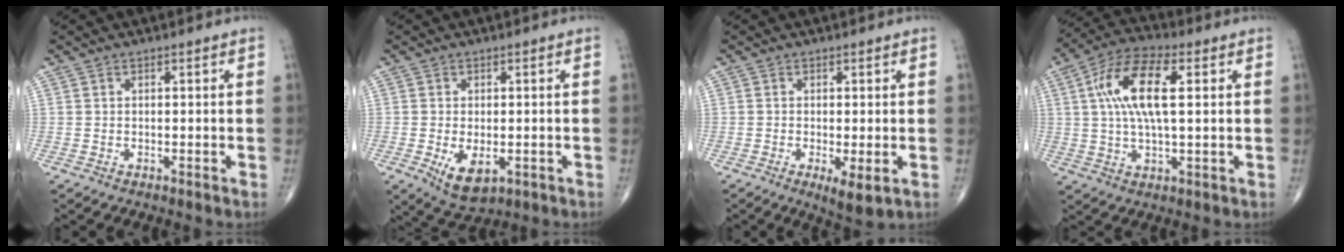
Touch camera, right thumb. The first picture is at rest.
{"total": 6.4, "force": [-1.7, 3.4, 5.1], "torque": [-0.083, -0.012, -0.018]}
{"total": 4.5, "force": [-1.2, 1.4, 4.1], "torque": [-0.072, -0.015, -0.019]}
{"total": 13.7, "force": [2.9, 5.5, 12.2], "torque": [-0.236, 0.017, 0.050]}